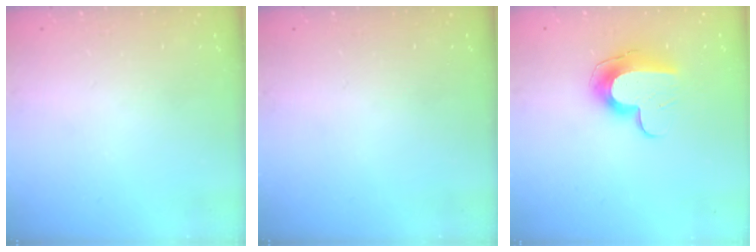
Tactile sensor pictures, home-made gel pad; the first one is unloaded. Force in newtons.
{"total": 0.0}
{"total": 10.0, "press": 9.9, "slide": 1.1}